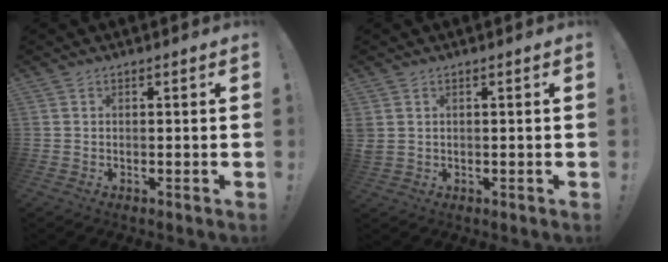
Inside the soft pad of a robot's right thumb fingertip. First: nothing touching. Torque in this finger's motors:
{"motor_torque": [0.08, 0.08, 0.35, 0.31, 0.08]}